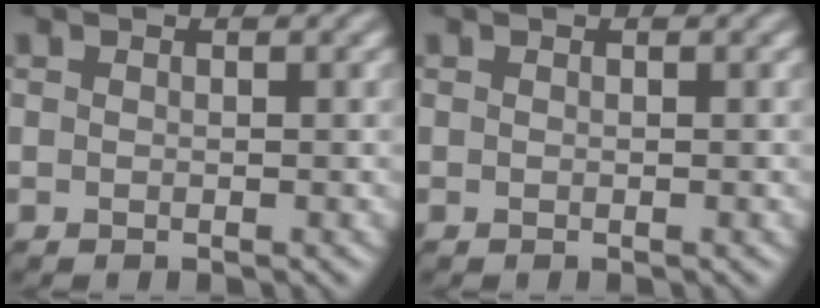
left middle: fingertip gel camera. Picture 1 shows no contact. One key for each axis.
{"total": 0.0}